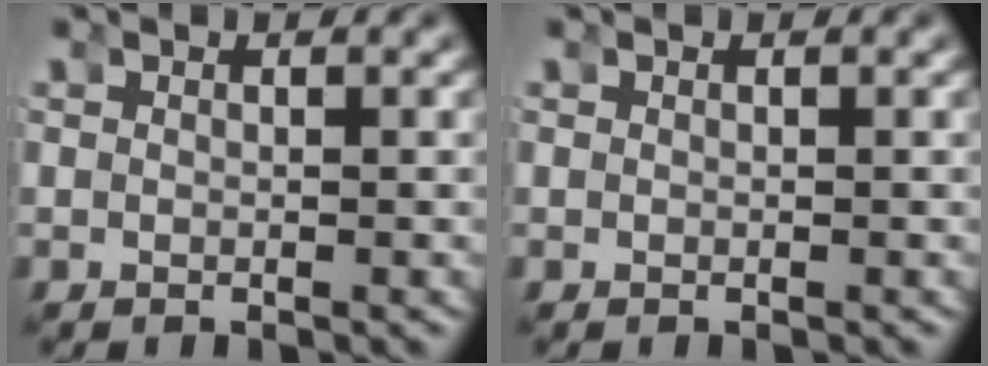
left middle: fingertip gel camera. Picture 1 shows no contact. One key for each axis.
{"total": 0.0}